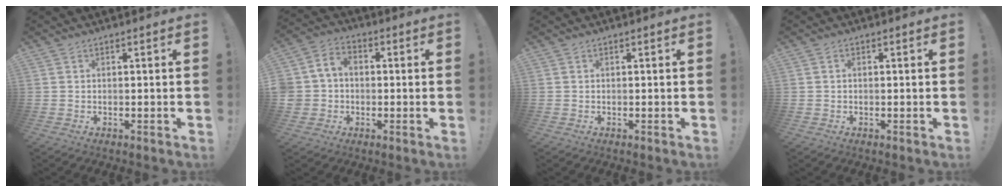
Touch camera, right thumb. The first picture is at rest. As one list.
[{"total": 6.1, "force": [-0.7, 5.6, 2.3], "torque": [-0.040, 0.015, -0.012]}, {"total": 0.0}, {"total": 0.6, "force": [-0.1, 0.4, 0.4], "torque": [-0.012, 0.004, -0.003]}]